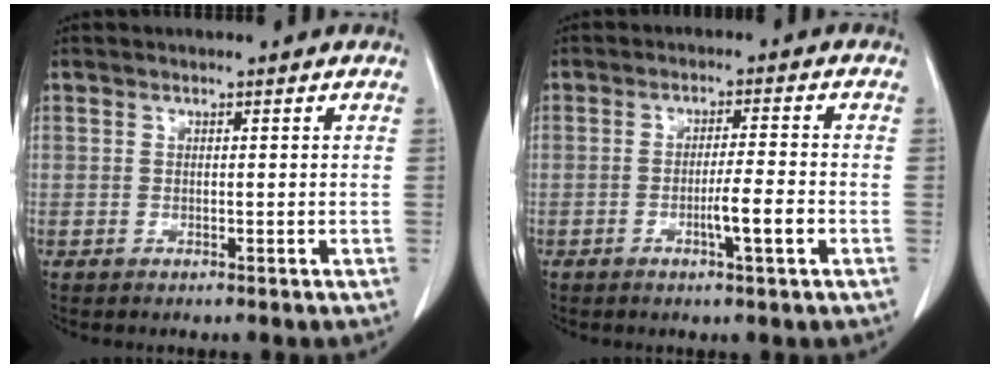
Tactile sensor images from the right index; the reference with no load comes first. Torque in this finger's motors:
{"motor_torque": [0.49, -0.29, 0.29, 0.05]}